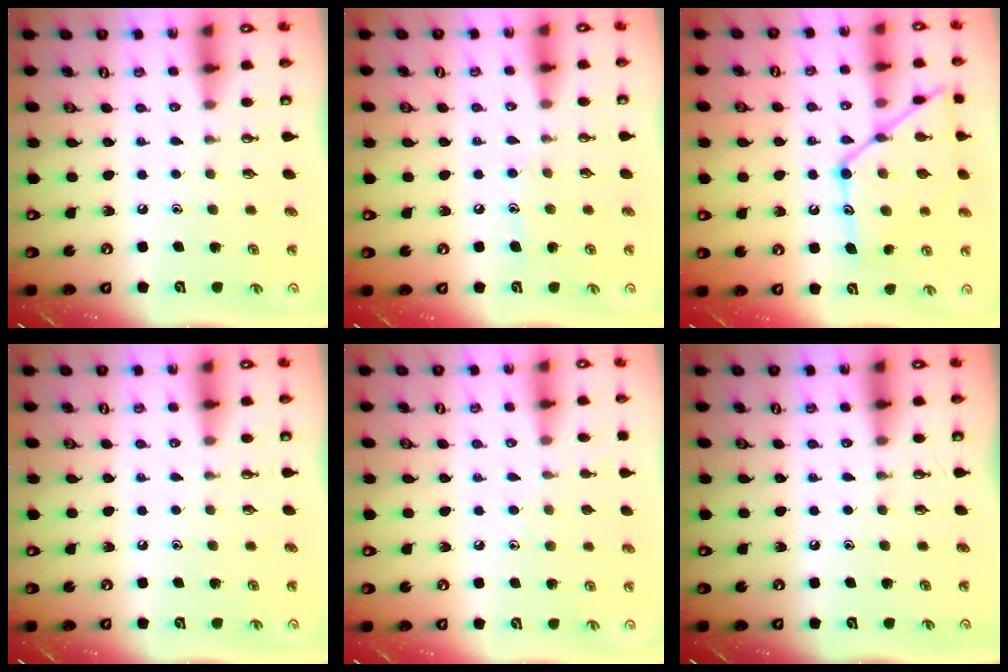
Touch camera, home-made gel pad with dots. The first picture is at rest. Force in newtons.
{"total": 5.9, "press": 5.8, "slide": 0.7}
{"total": 18.3, "press": 18.3, "slide": 1.6}
{"total": 0.0}
{"total": 6.2, "press": 6.1, "slide": 0.6}
{"total": 0.0}